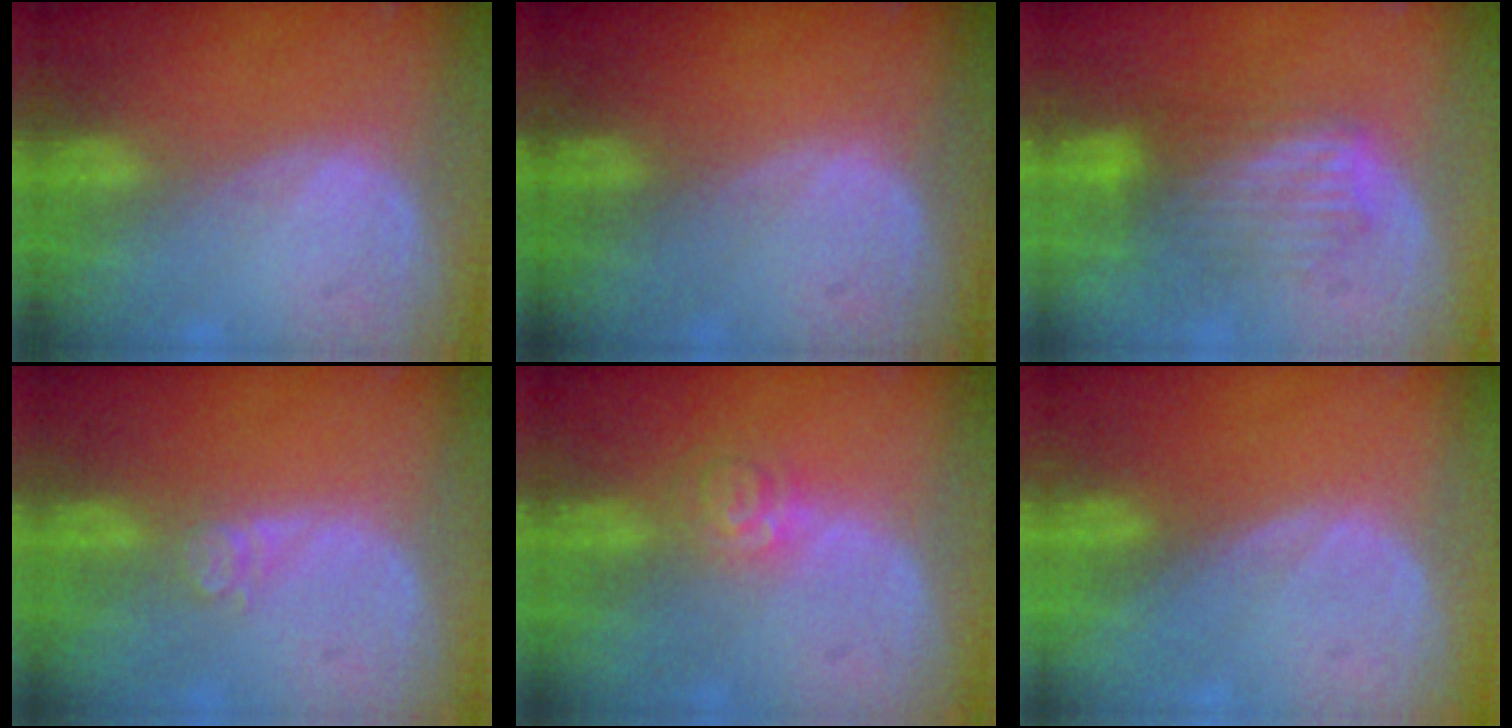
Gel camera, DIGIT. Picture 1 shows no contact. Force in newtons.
{"total": 0.0}
{"total": 6.3, "press": 6.3, "slide": 0.6}
{"total": 2.7, "press": 2.2, "slide": 1.5}
{"total": 3.9, "press": 3.6, "slide": 1.6}
{"total": 0.0}